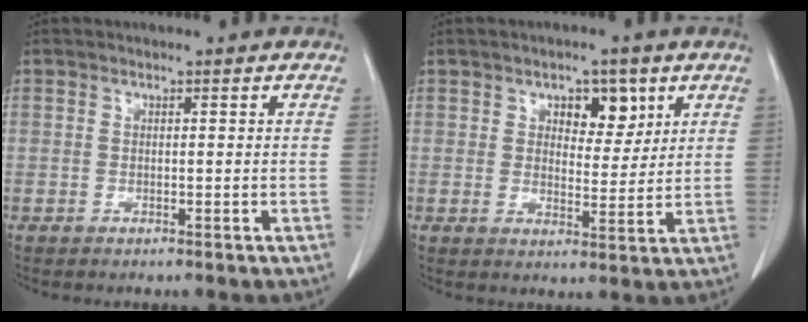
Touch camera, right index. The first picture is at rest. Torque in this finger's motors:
{"motor_torque": [0.23, 0.23, 0.04, 0.03]}